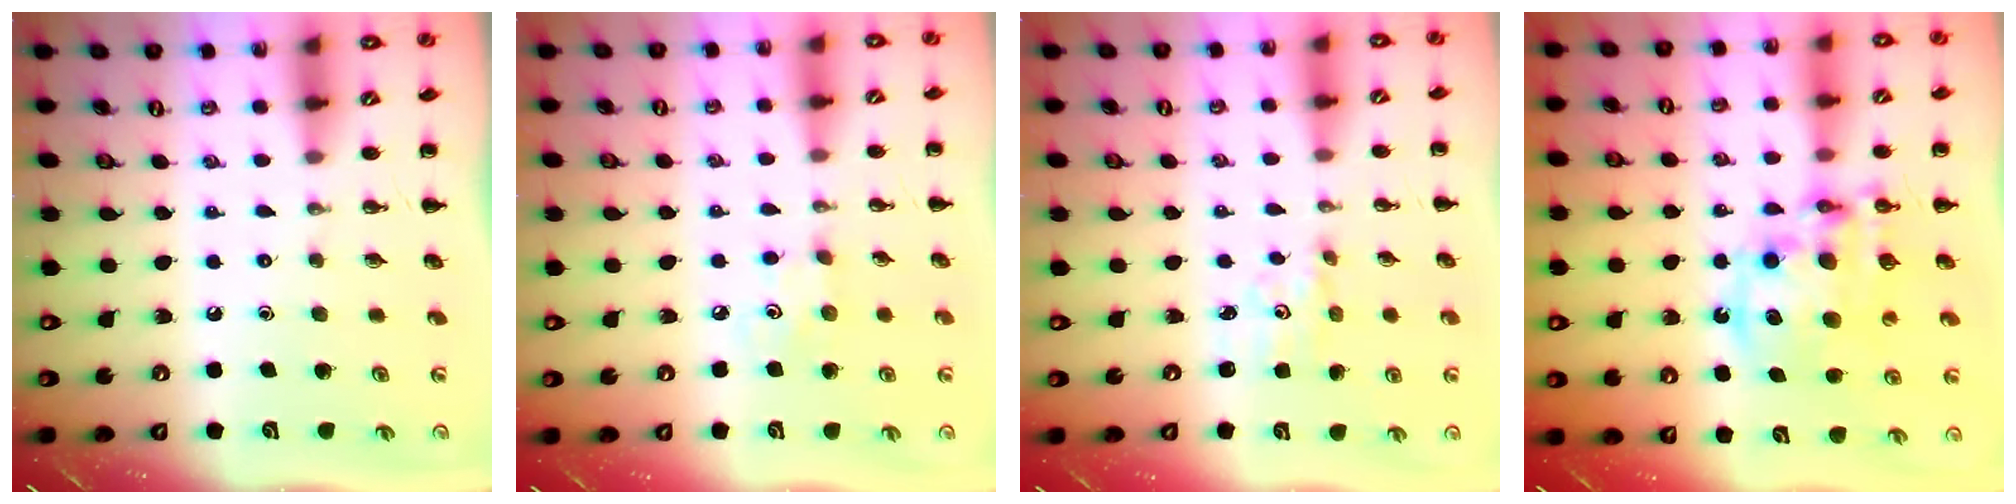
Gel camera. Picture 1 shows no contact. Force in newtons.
{"total": 3.7, "press": 3.6, "slide": 0.8}
{"total": 1.9, "press": 1.8, "slide": 0.6}
{"total": 14.3, "press": 13.8, "slide": 3.4}